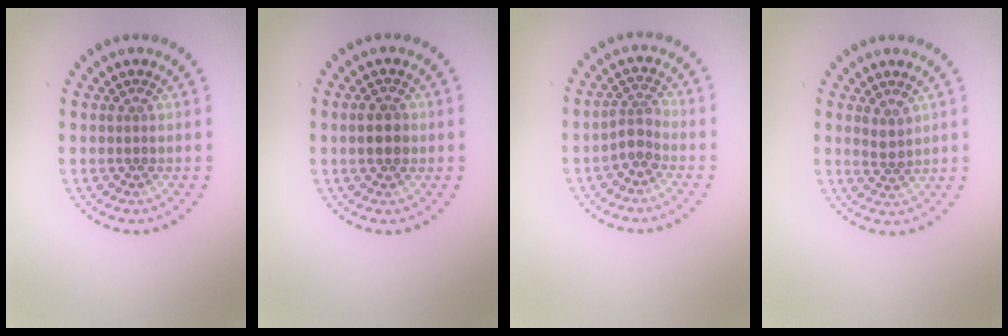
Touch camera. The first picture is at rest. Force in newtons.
{"total": 2.4, "press": 2.4, "slide": 0.1}
{"total": 2.0, "press": 1.5, "slide": 1.4}
{"total": 1.5, "press": 1.2, "slide": 0.9}